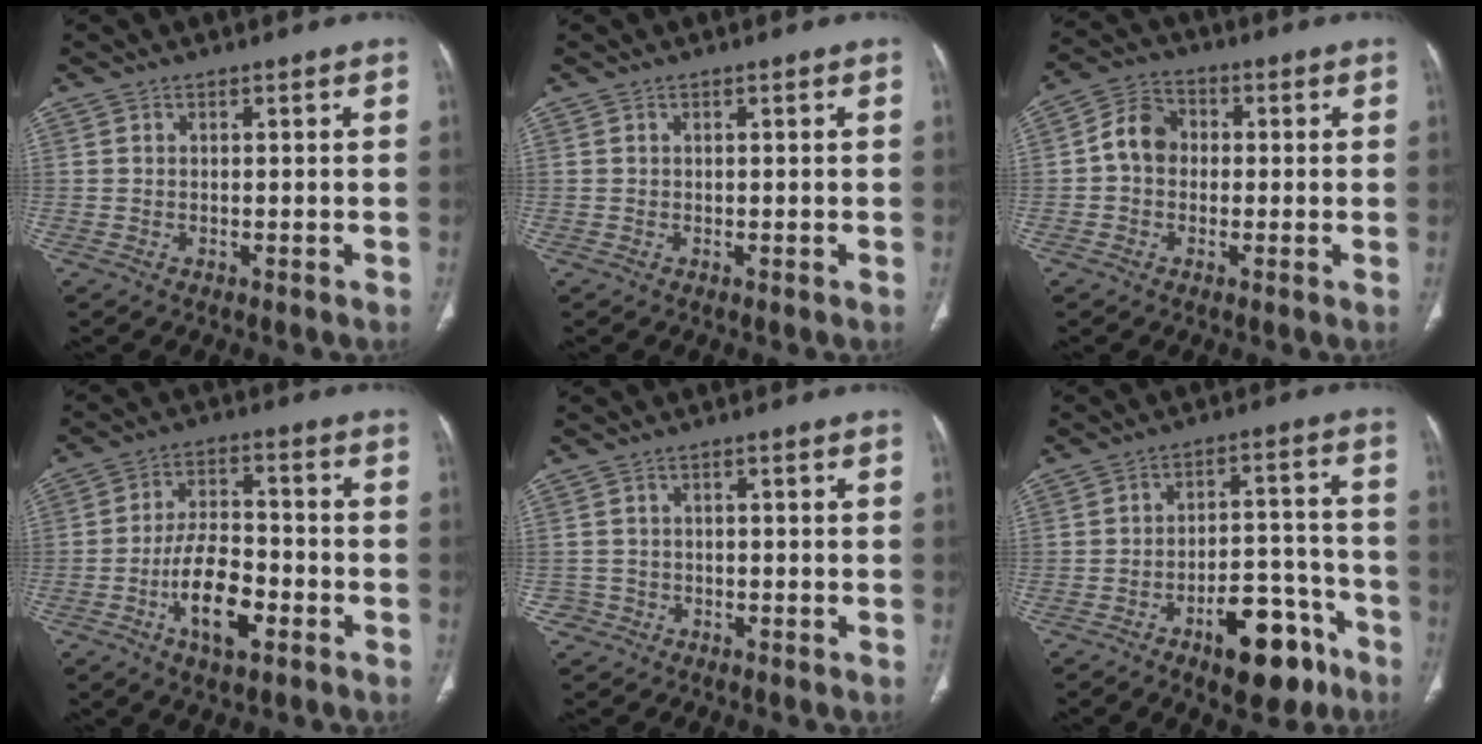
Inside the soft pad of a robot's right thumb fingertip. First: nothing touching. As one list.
[{"total": 0.0}, {"total": 6.8, "force": [-0.1, 5.7, 3.8], "torque": [-0.053, 0.022, -0.016]}, {"total": 11.7, "force": [-4.7, 5.5, 9.2], "torque": [-0.157, 0.027, -0.082]}, {"total": 2.3, "force": [-1.2, 1.9, -0.4], "torque": [0.016, 0.016, -0.026]}, {"total": 13.8, "force": [-8.1, 6.3, 9.3], "torque": [-0.098, 0.067, -0.112]}]